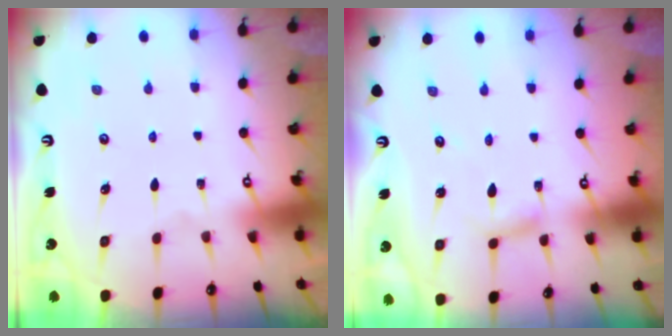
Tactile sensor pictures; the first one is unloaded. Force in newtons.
{"total": 2.3, "press": 2.3, "slide": 0.2}